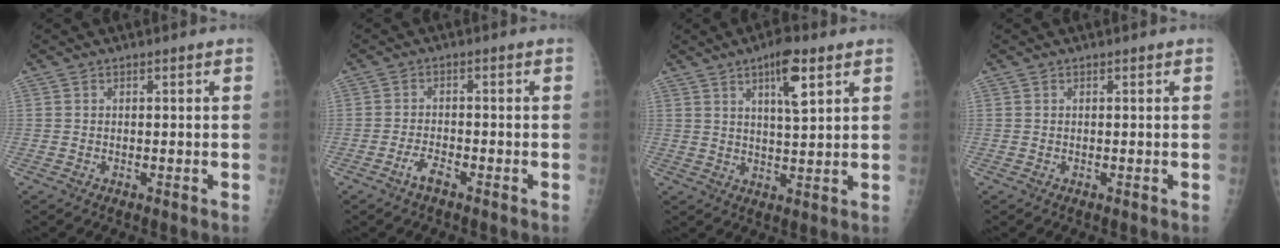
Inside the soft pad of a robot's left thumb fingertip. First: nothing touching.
{"total": 2.8, "force": [-2.0, 0.8, 1.8], "torque": [-0.040, 0.014, -0.039]}
{"total": 7.5, "force": [3.9, 1.9, 6.1], "torque": [-0.092, -0.020, 0.063]}
{"total": 0.0}